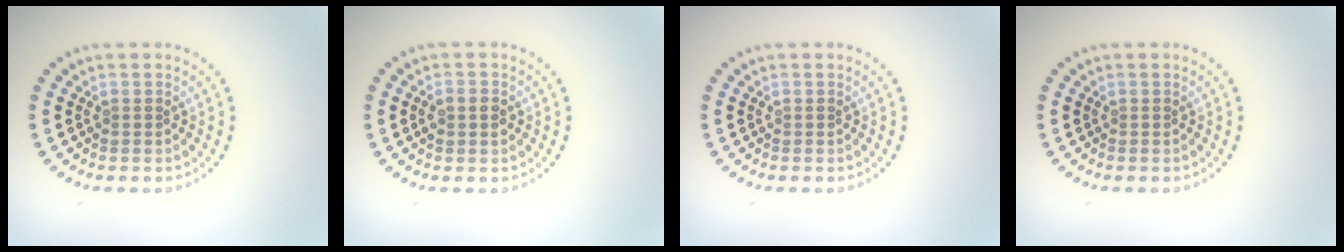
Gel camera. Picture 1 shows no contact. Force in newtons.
{"total": 1.4, "press": 1.4, "slide": 0.1}
{"total": 0.0}
{"total": 0.0}